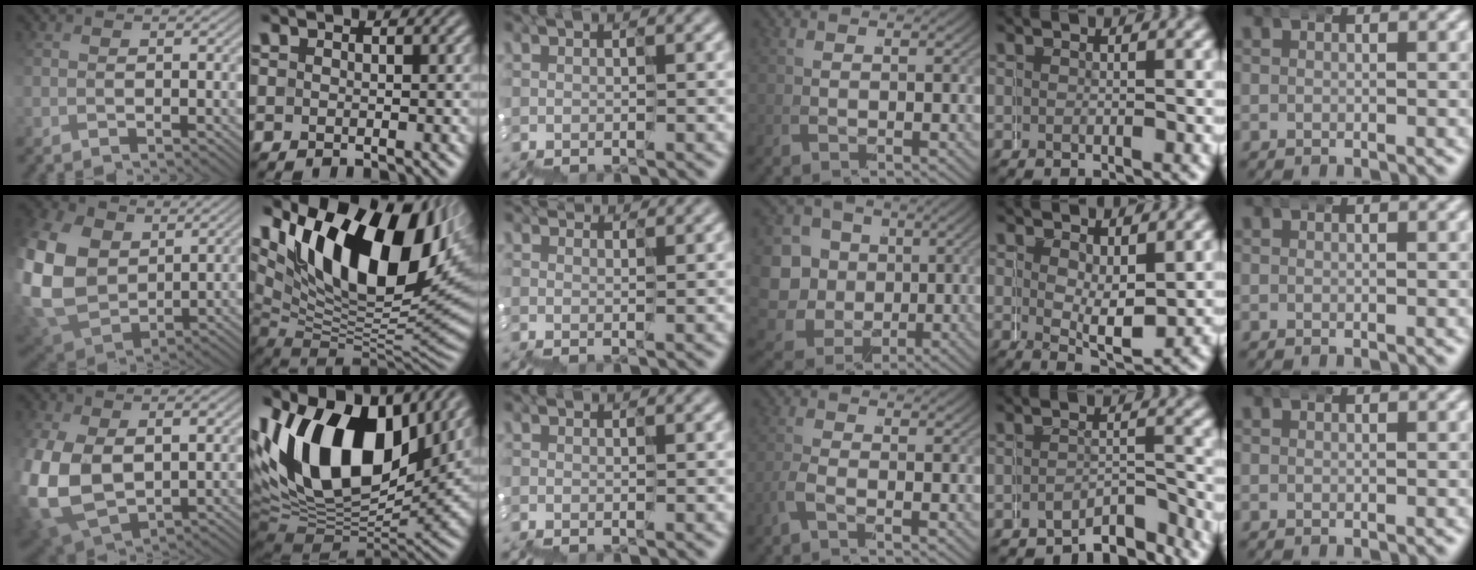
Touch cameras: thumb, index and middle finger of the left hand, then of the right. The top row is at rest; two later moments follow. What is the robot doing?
{"motion": "wrap", "object": "belt"}